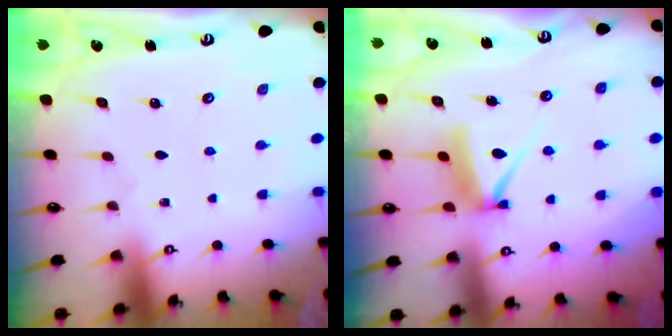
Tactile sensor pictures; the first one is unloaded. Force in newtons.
{"total": 8.0, "press": 8.0, "slide": 0.8}